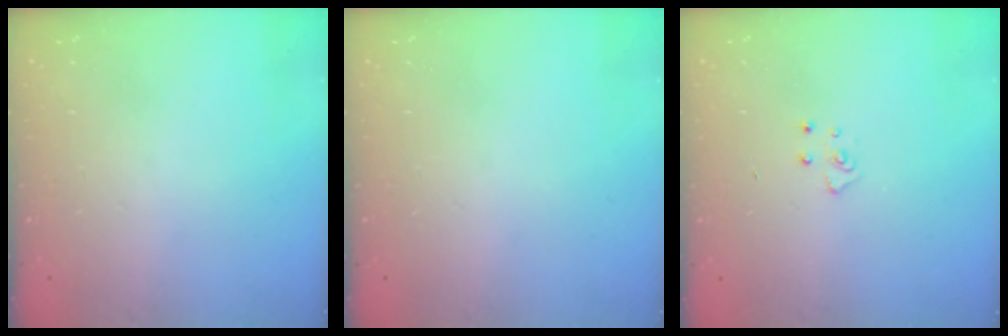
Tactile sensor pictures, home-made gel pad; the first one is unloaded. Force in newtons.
{"total": 0.0}
{"total": 4.4, "press": 4.4, "slide": 0.3}